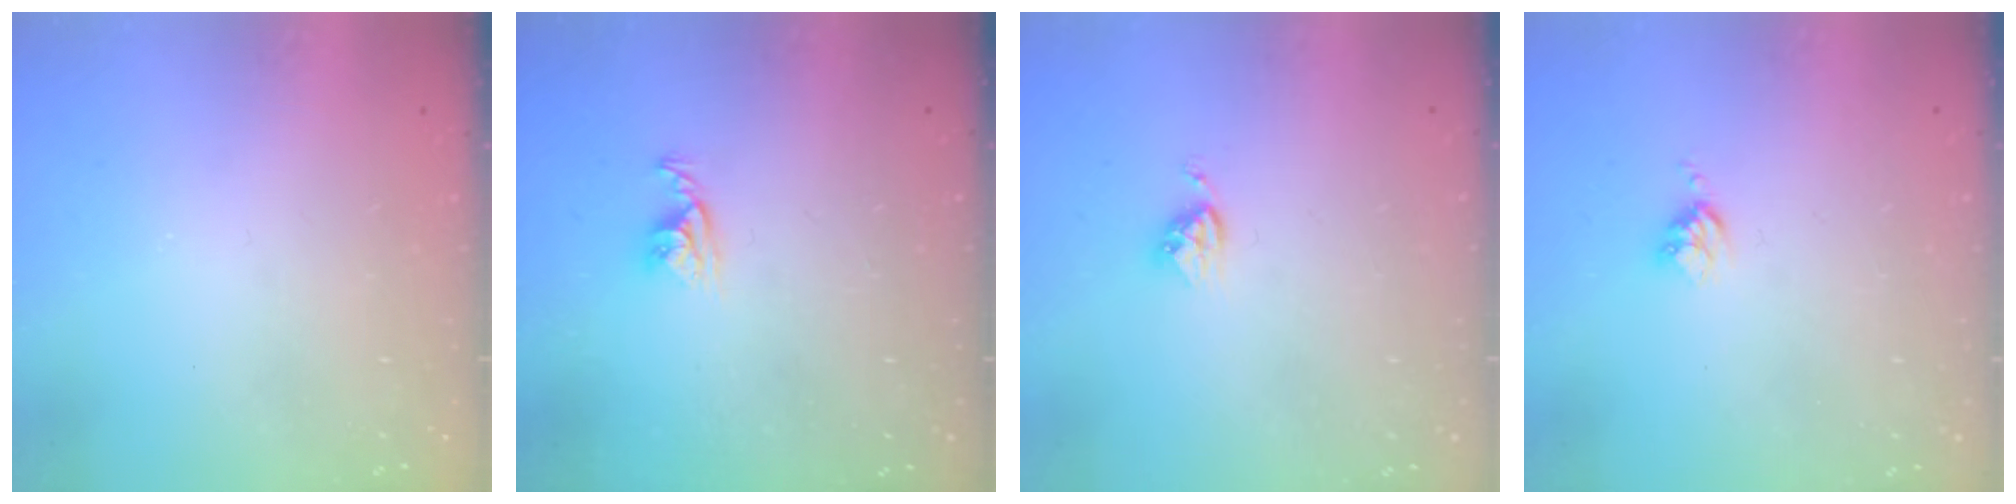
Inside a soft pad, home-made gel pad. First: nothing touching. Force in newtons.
{"total": 4.8, "press": 4.8, "slide": 0.2}
{"total": 3.8, "press": 3.8, "slide": 0.4}
{"total": 3.4, "press": 3.4, "slide": 0.4}